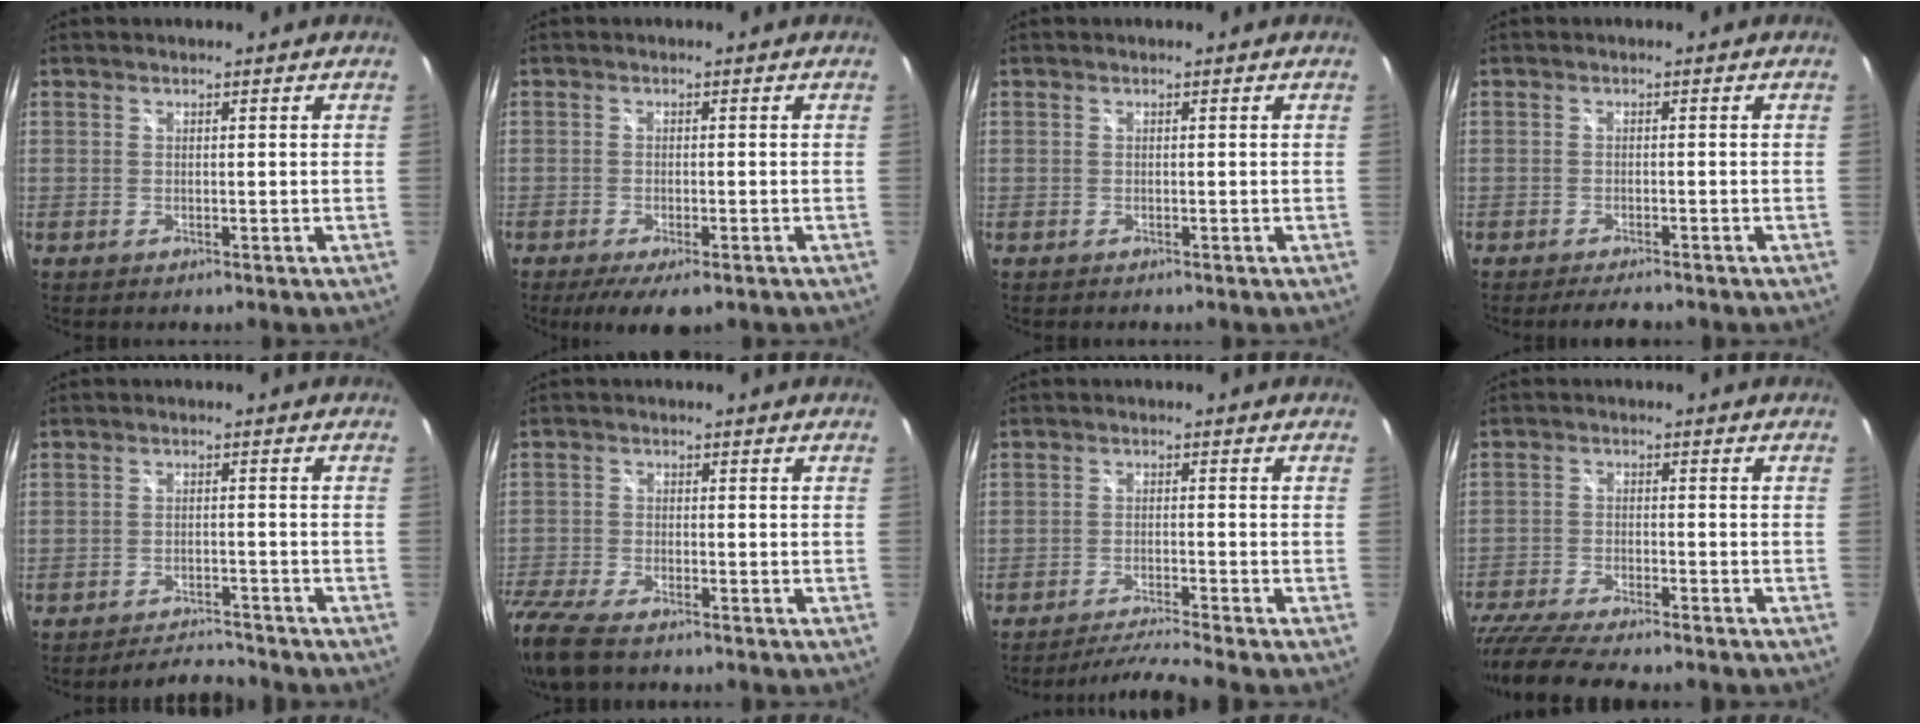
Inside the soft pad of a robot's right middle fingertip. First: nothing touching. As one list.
[{"total": 6.9, "force": [-4.6, 2.1, 4.6], "torque": [-0.098, -0.029, -0.073]}, {"total": 0.0}, {"total": 3.6, "force": [-3.2, 0.7, 1.6], "torque": [-0.035, -0.011, -0.050]}, {"total": 5.1, "force": [-5.0, 0.4, 0.6], "torque": [-0.023, 0.005, -0.079]}, {"total": 12.2, "force": [-9.7, 3.6, 6.4], "torque": [-0.171, -0.039, -0.184]}, {"total": 6.2, "force": [-5.6, -2.1, 1.7], "torque": [-0.054, -0.001, -0.098]}, {"total": 14.3, "force": [-12.4, 2.1, 6.9], "torque": [-0.158, -0.039, -0.213]}]